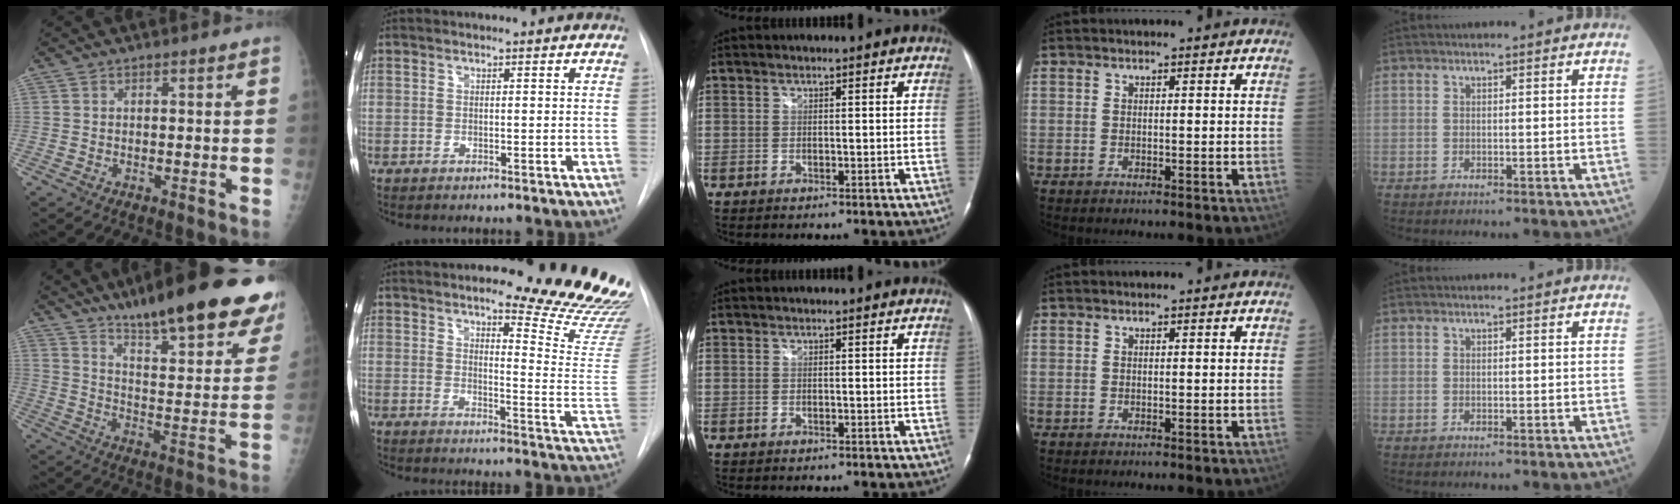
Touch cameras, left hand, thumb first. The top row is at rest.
{"thumb": {"total": 26.2, "force": [19.5, 5.6, 16.6], "torque": [-0.201, -0.082, 0.271]}, "index": {"total": 18.7, "force": [16.4, 1.5, 8.9], "torque": [-0.097, -0.116, 0.180]}}